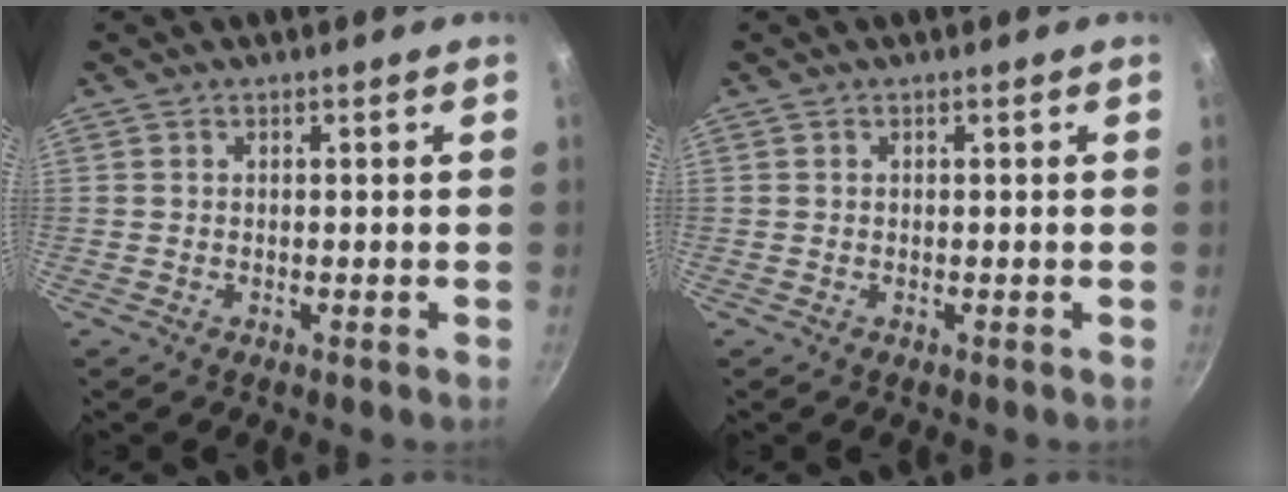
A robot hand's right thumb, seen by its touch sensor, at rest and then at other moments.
{"total": 0.0}